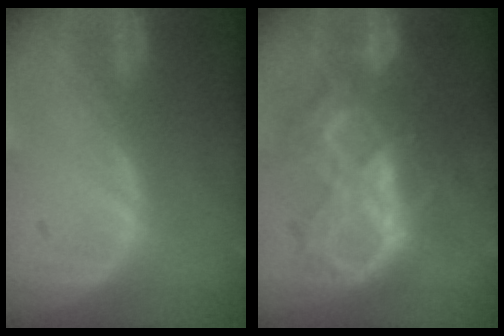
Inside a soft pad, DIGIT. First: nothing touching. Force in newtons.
{"total": 10.7, "press": 10.6, "slide": 1.1}